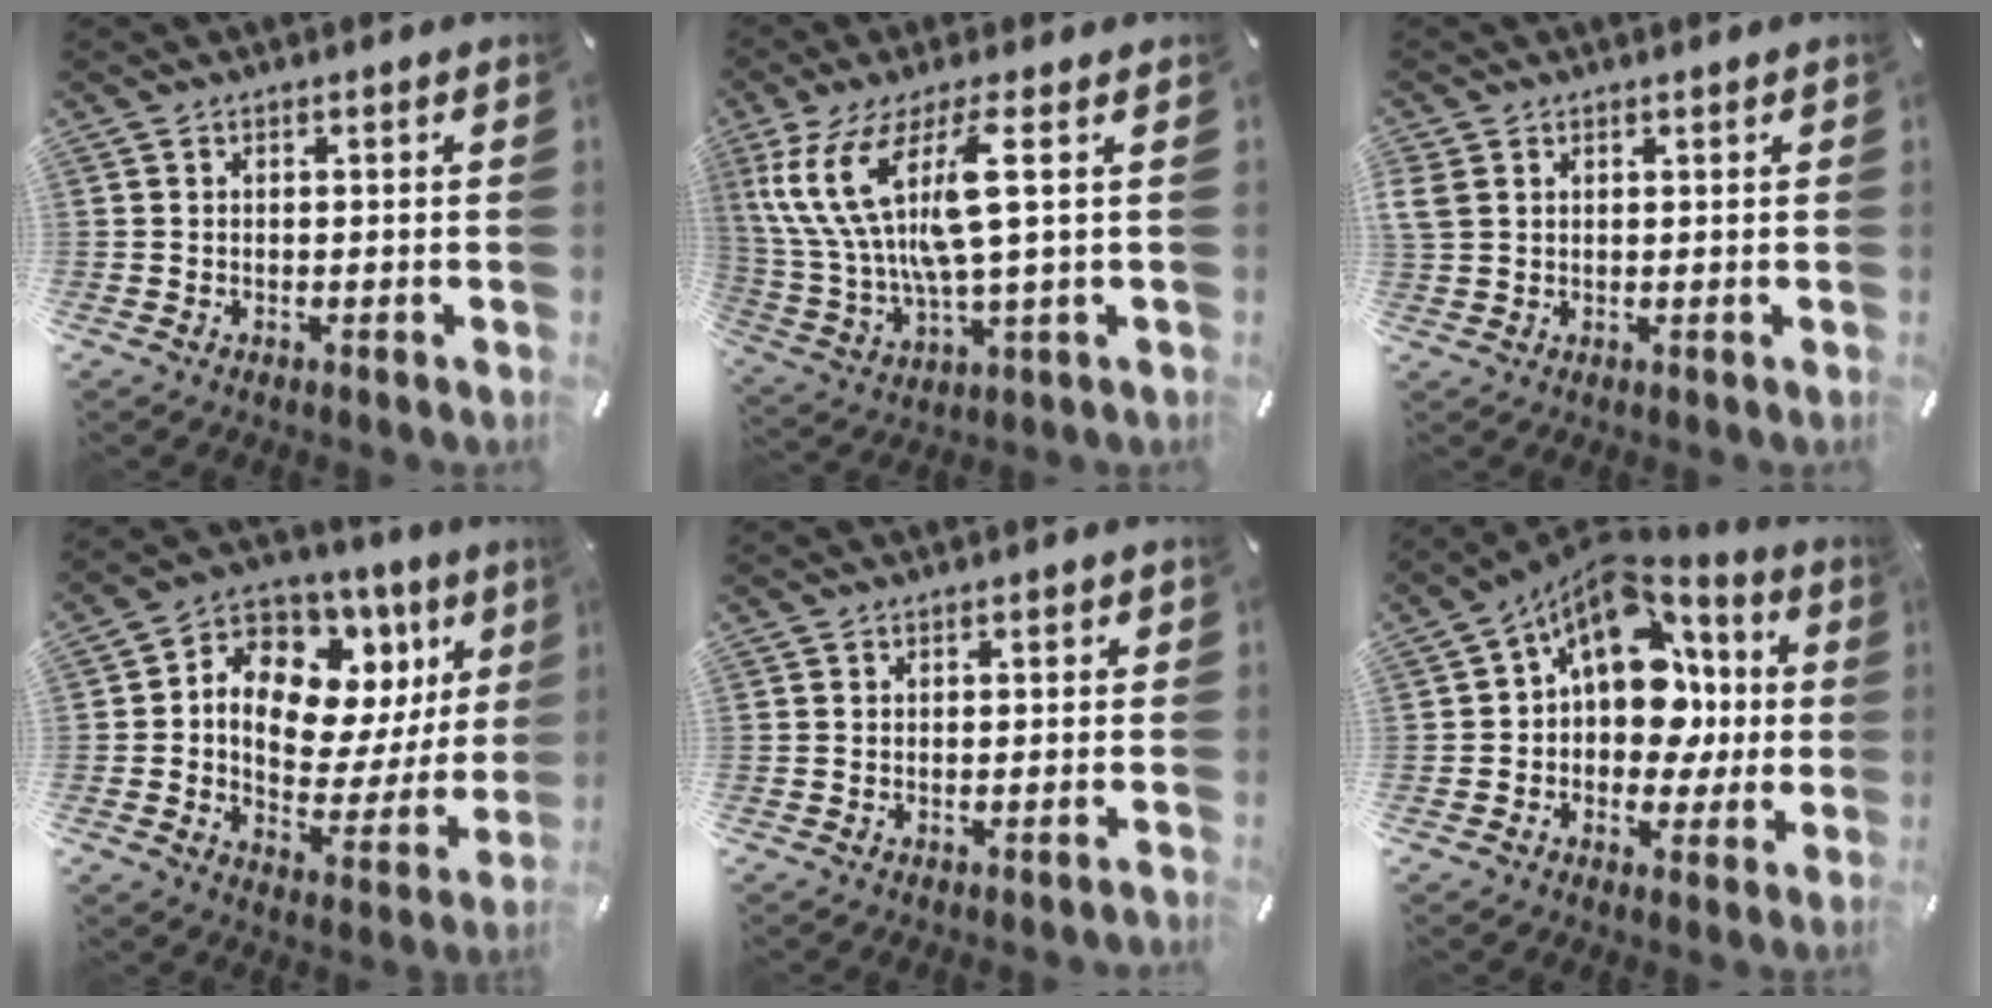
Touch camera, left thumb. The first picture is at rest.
{"total": 15.0, "force": [4.9, 3.3, 13.7], "torque": [-0.305, -0.019, 0.076]}
{"total": 3.0, "force": [1.5, 2.2, 1.2], "torque": [-0.027, 0.003, 0.030]}
{"total": 12.7, "force": [5.0, 9.3, 6.9], "torque": [-0.102, -0.053, 0.091]}
{"total": 0.7, "force": [-0.6, 0.1, 0.4], "torque": [-0.009, -0.001, -0.010]}
{"total": 16.6, "force": [4.4, 12.2, 10.3], "torque": [-0.173, -0.039, 0.078]}